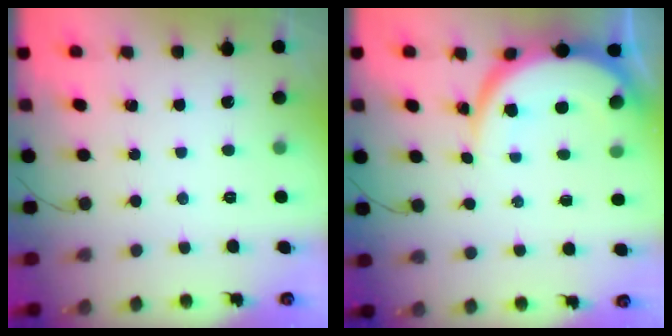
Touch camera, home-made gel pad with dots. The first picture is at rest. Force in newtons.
{"total": 7.3, "press": 7.3, "slide": 0.7}